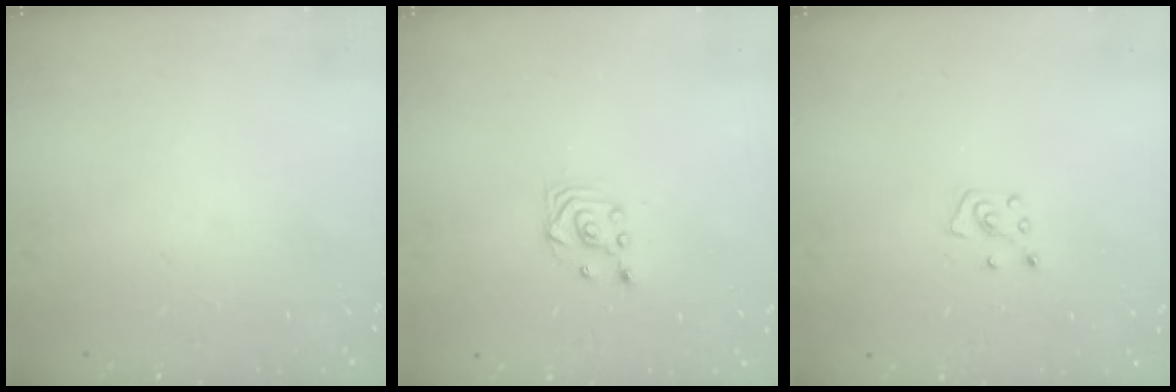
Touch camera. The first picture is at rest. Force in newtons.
{"total": 3.3, "press": 3.3, "slide": 0.4}
{"total": 5.0, "press": 5.0, "slide": 0.4}